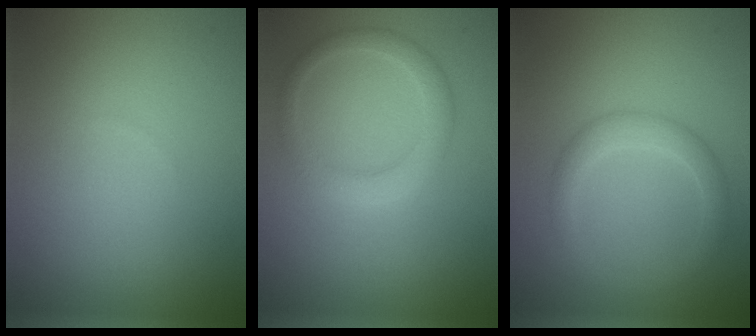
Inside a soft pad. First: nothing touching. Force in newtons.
{"total": 2.7, "press": 2.7, "slide": 0.0}
{"total": 2.4, "press": 2.4, "slide": 0.0}